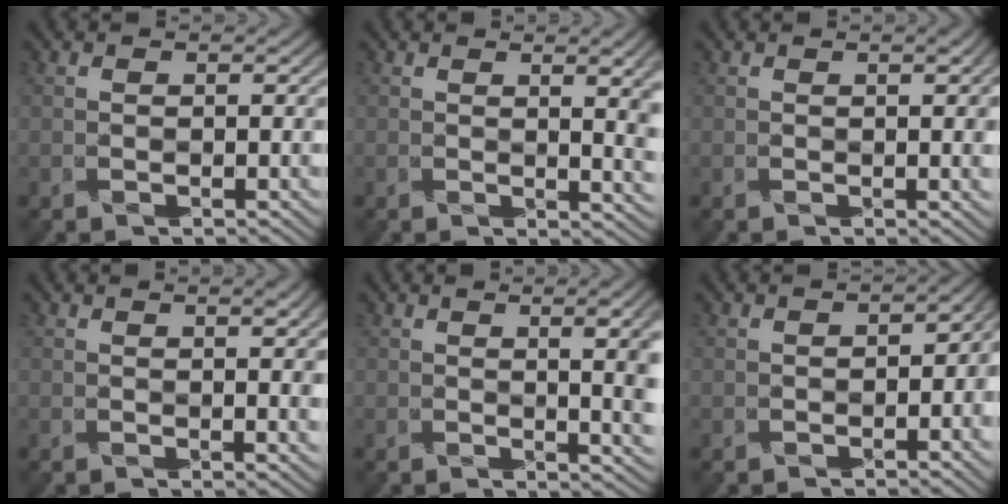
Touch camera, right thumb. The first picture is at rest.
{"total": 5.6, "force": [1.6, 1.5, 5.1], "torque": [-0.051, 0.005, 0.024]}
{"total": 2.6, "force": [0.8, 0.4, 2.5], "torque": [-0.028, 0.008, 0.011]}
{"total": 3.4, "force": [1.2, 0.6, 3.1], "torque": [-0.034, 0.008, 0.018]}
{"total": 7.7, "force": [1.4, 2.3, 7.2], "torque": [-0.061, 0.016, 0.015]}
{"total": 4.8, "force": [-1.2, 2.7, 3.8], "torque": [-0.046, -0.008, -0.015]}